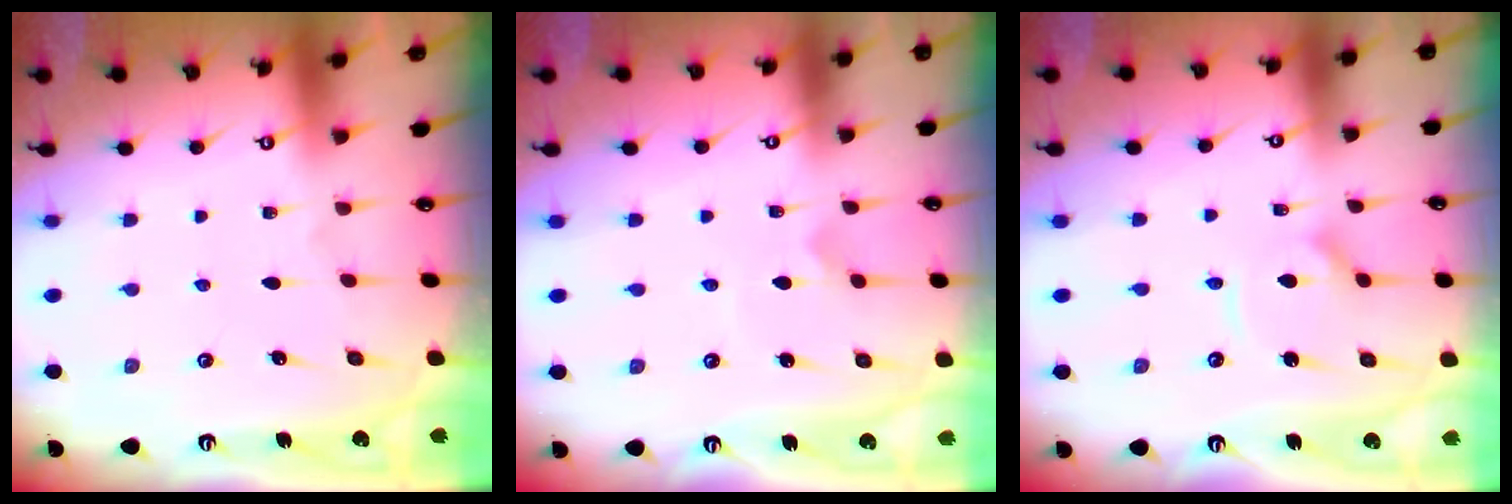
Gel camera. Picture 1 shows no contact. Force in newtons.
{"total": 1.6, "press": 1.5, "slide": 0.5}
{"total": 5.5, "press": 5.5, "slide": 0.7}